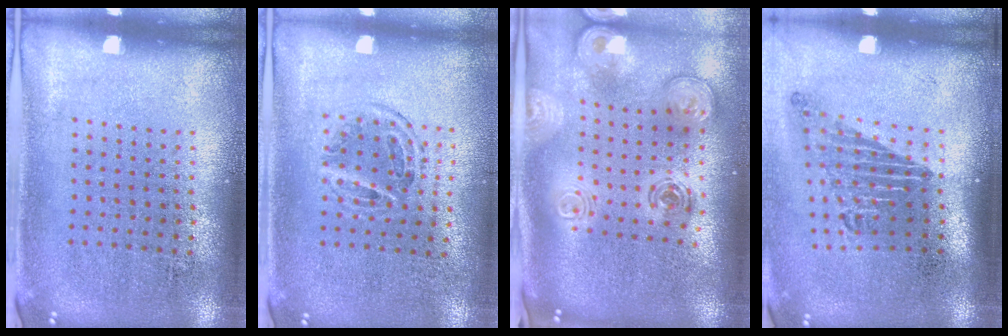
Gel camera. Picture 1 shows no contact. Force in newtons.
{"total": 1.0, "press": 1.0, "slide": 0.4}
{"total": 2.9, "press": 2.0, "slide": 2.1}
{"total": 1.8, "press": 1.3, "slide": 1.3}